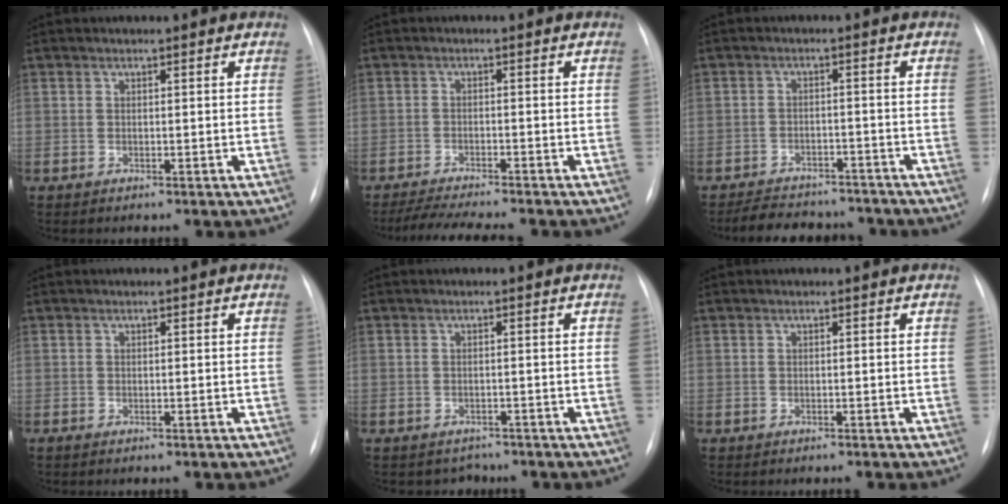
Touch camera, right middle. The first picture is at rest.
{"total": 8.4, "force": [-7.5, 0.4, 3.9], "torque": [-0.062, -0.016, -0.116]}
{"total": 10.6, "force": [-9.4, 4.0, 2.8], "torque": [-0.043, 0.010, -0.125]}
{"total": 0.0}
{"total": 2.1, "force": [-1.8, 1.1, -0.4], "torque": [0.002, 0.004, -0.023]}
{"total": 0.0}